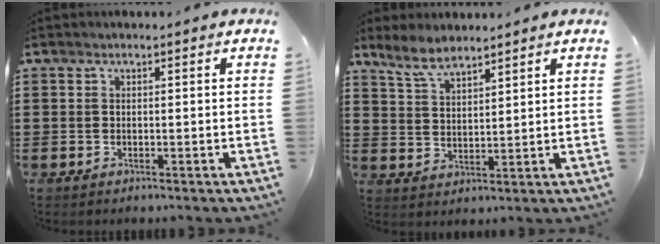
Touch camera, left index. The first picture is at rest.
{"total": 5.2, "force": [4.4, 1.3, 2.3], "torque": [-0.058, -0.006, 0.083]}